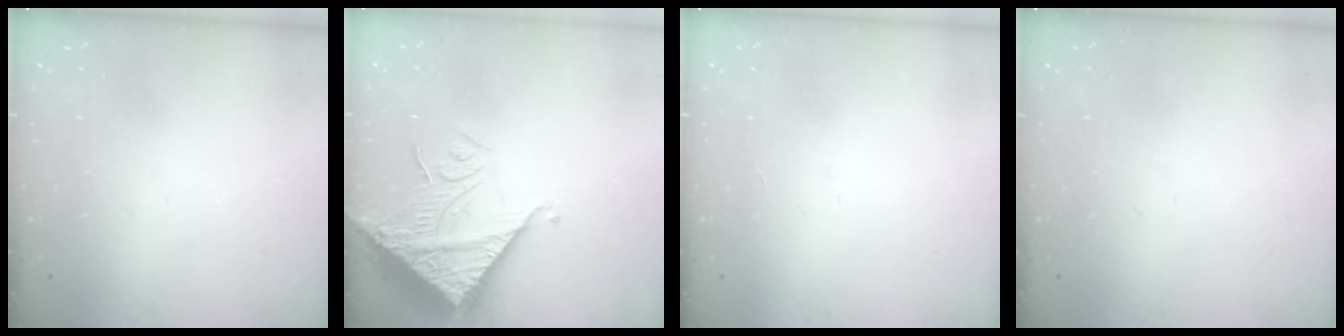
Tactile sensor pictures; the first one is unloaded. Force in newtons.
{"total": 16.2, "press": 16.1, "slide": 2.1}
{"total": 1.7, "press": 1.7, "slide": 0.1}
{"total": 0.0}